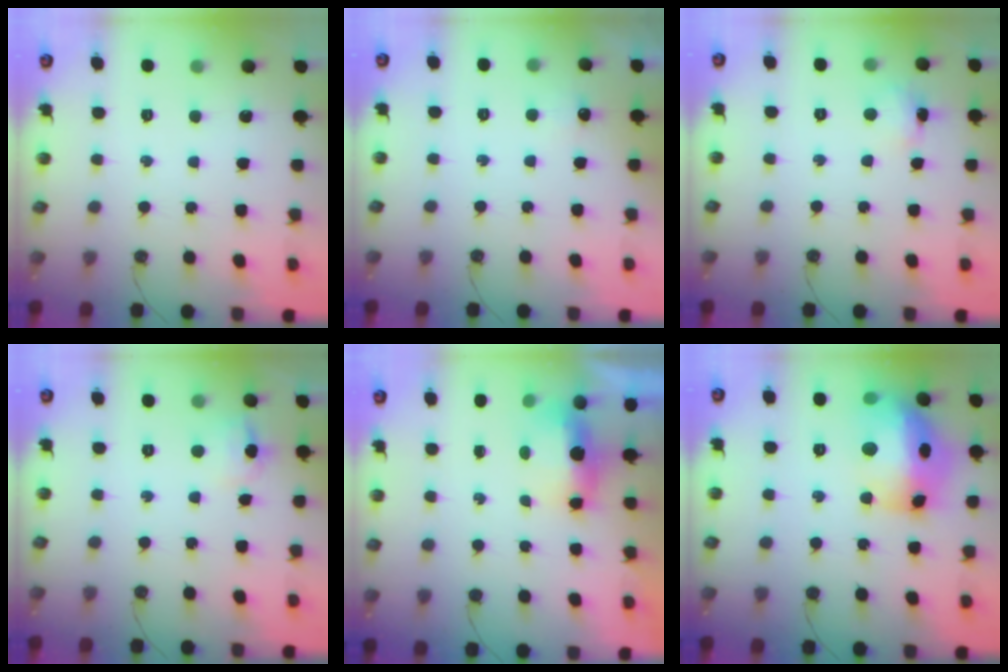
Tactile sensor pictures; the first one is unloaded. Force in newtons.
{"total": 4.7, "press": 3.9, "slide": 2.5}
{"total": 2.8, "press": 2.8, "slide": 0.5}
{"total": 6.0, "press": 5.9, "slide": 1.0}
{"total": 14.7, "press": 7.2, "slide": 12.8}
{"total": 19.9, "press": 19.8, "slide": 1.6}